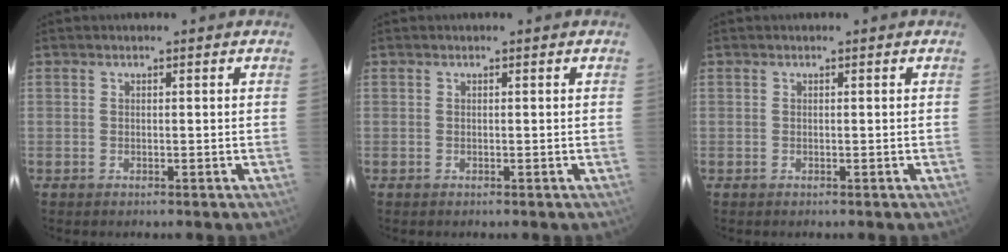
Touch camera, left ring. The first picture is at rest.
{"total": 0.0}
{"total": 0.0}